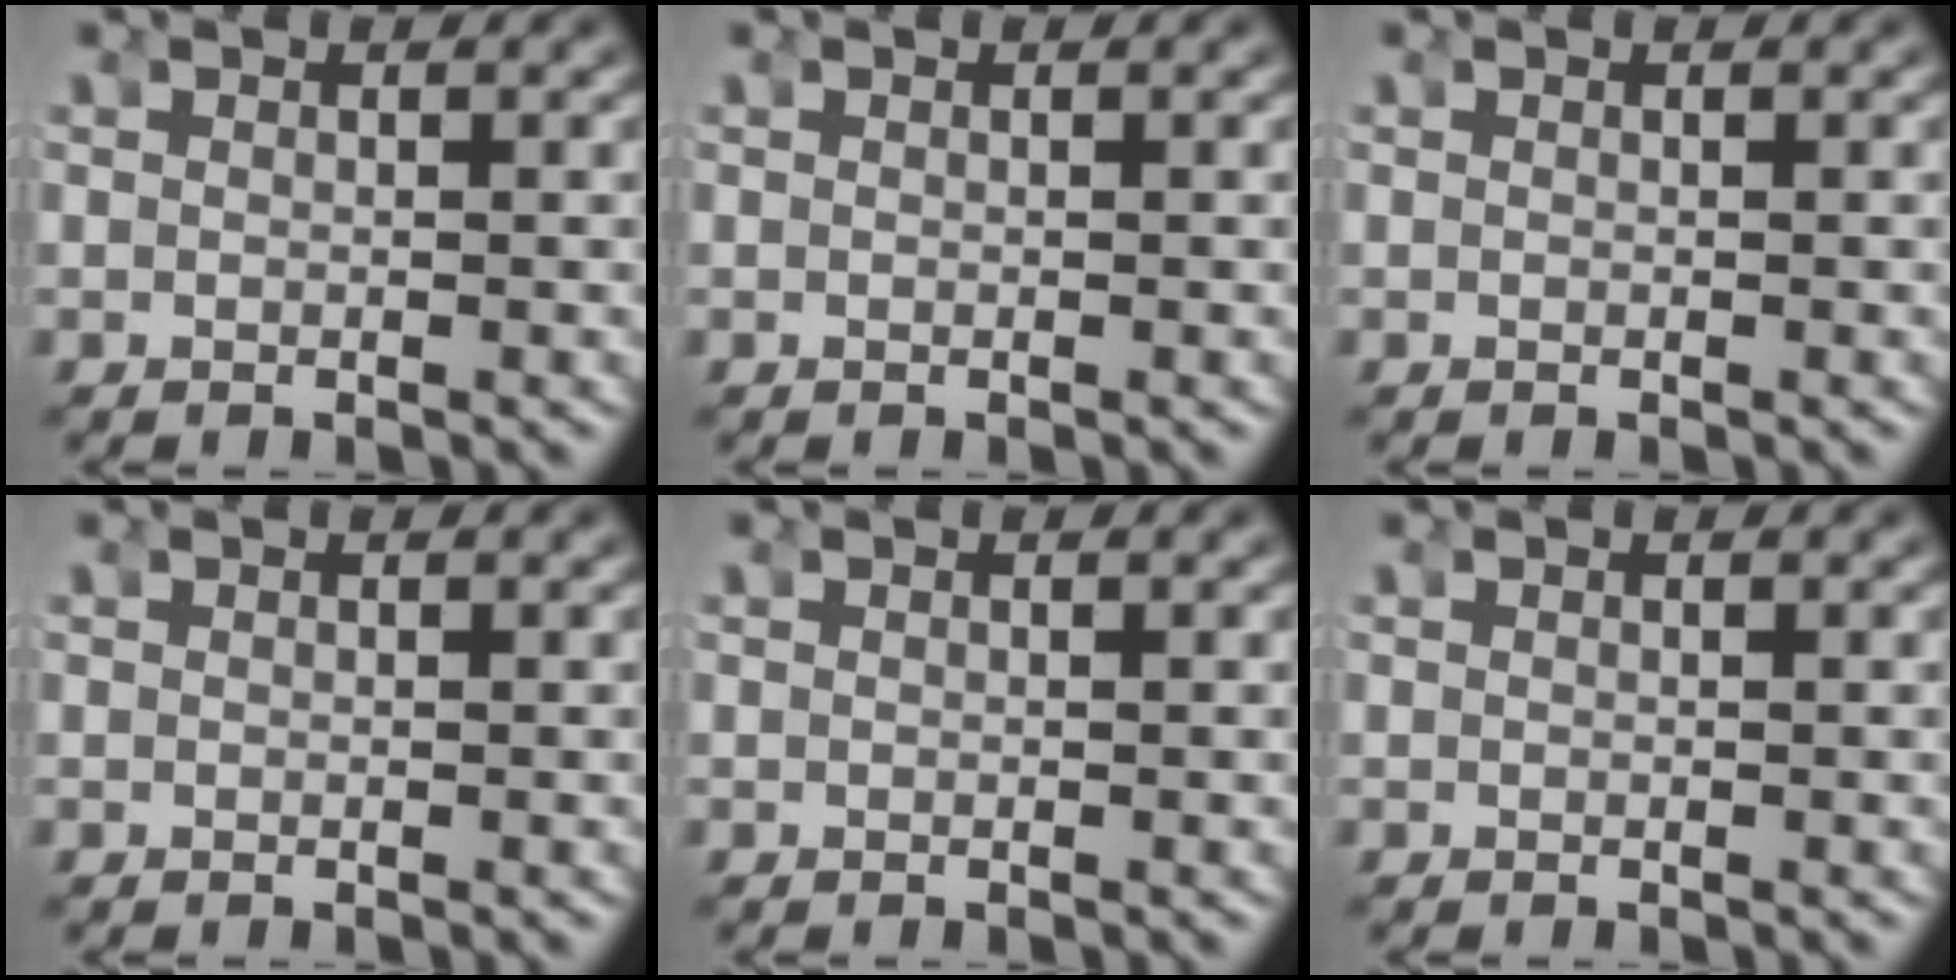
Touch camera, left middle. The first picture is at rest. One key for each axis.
{"total": 0.0}
{"total": 0.0}
{"total": 0.0}
{"total": 0.0}
{"total": 0.0}